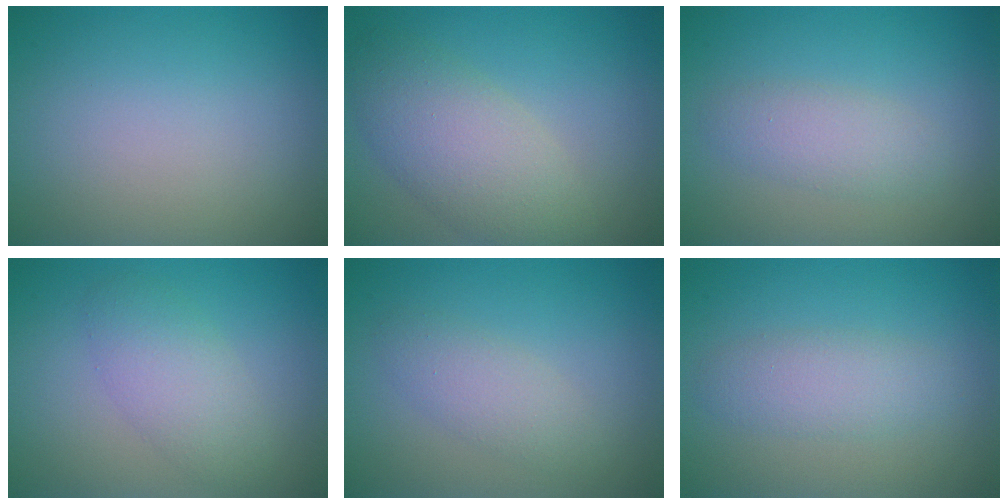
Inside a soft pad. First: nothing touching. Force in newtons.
{"total": 5.6, "press": 5.6, "slide": 0.5}
{"total": 2.5, "press": 2.5, "slide": 0.1}
{"total": 3.4, "press": 3.4, "slide": 0.1}
{"total": 2.3, "press": 2.3, "slide": 0.0}
{"total": 2.7, "press": 2.7, "slide": 0.1}